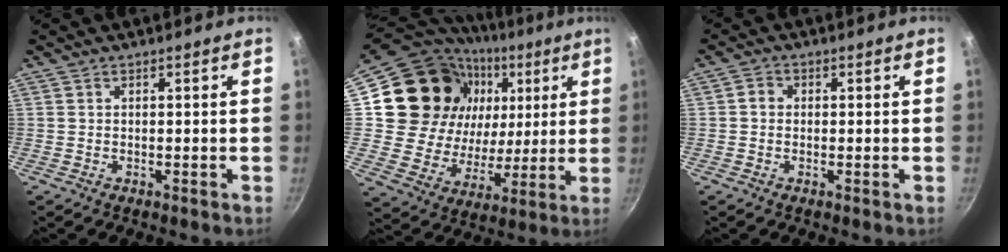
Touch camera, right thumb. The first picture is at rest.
{"total": 25.4, "force": [7.9, 20.6, 12.6], "torque": [-0.201, 0.001, 0.145]}
{"total": 2.0, "force": [-0.1, 1.7, 0.9], "torque": [-0.013, 0.007, -0.008]}